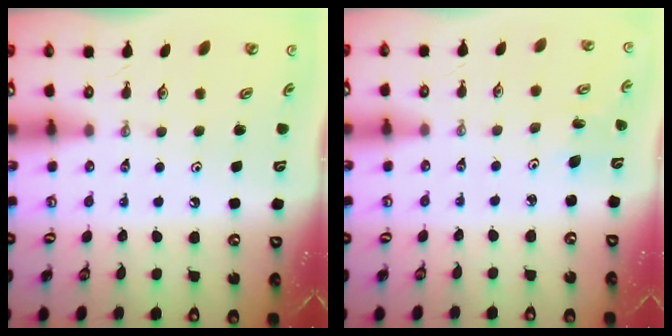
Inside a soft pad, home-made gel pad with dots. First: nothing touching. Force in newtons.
{"total": 2.5, "press": 2.5, "slide": 0.2}